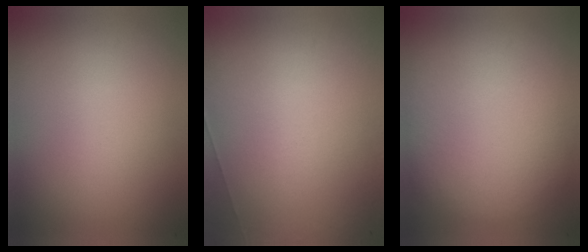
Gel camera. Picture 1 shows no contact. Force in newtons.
{"total": 6.8}
{"total": 2.2}